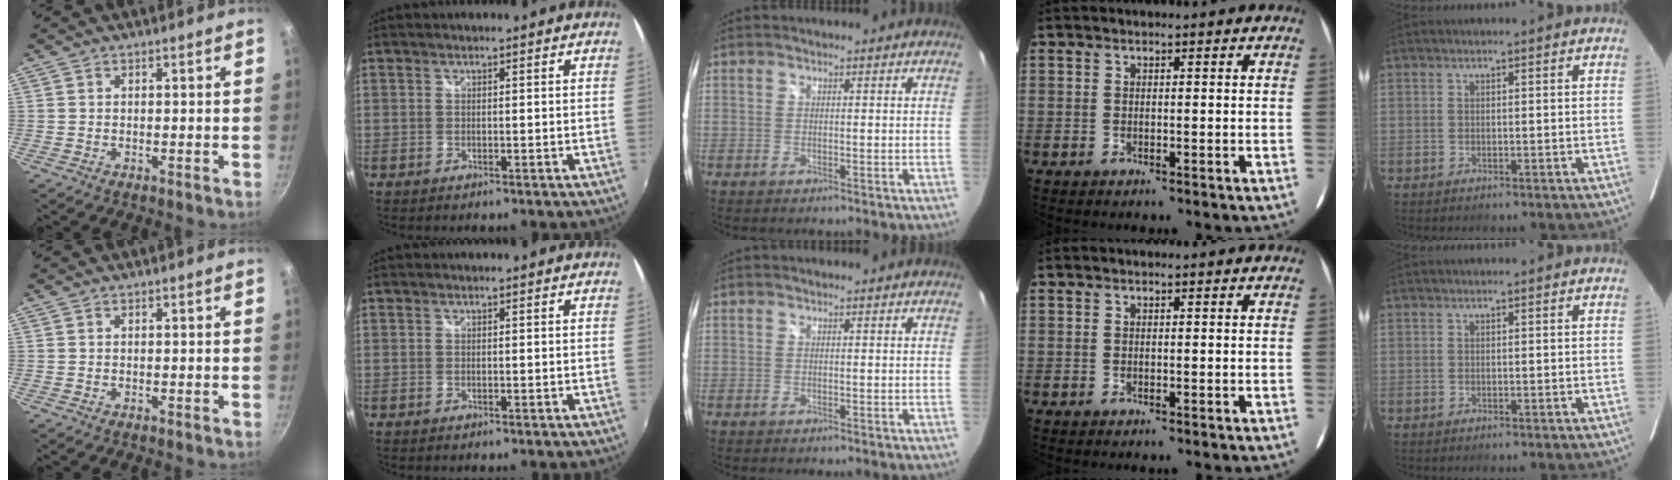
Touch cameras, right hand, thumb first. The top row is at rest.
{}